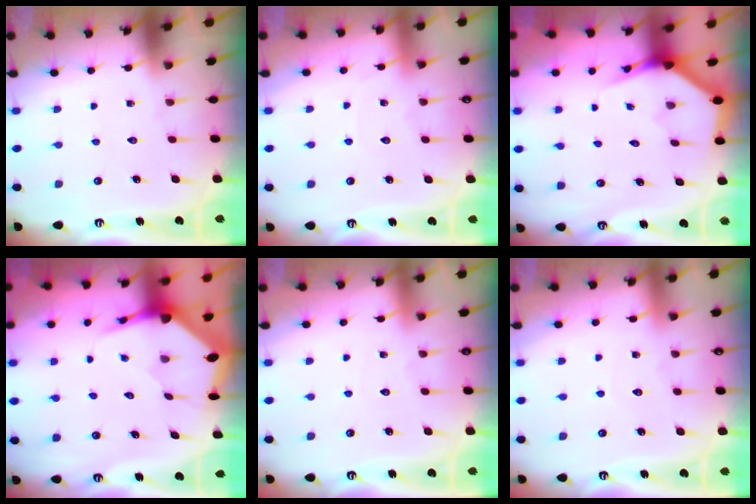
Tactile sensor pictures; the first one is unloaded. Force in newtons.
{"total": 3.0, "press": 2.9, "slide": 0.4}
{"total": 3.7, "press": 3.7, "slide": 0.3}
{"total": 3.8, "press": 3.8, "slide": 0.5}
{"total": 2.9, "press": 2.9, "slide": 0.3}
{"total": 2.8, "press": 2.8, "slide": 0.4}